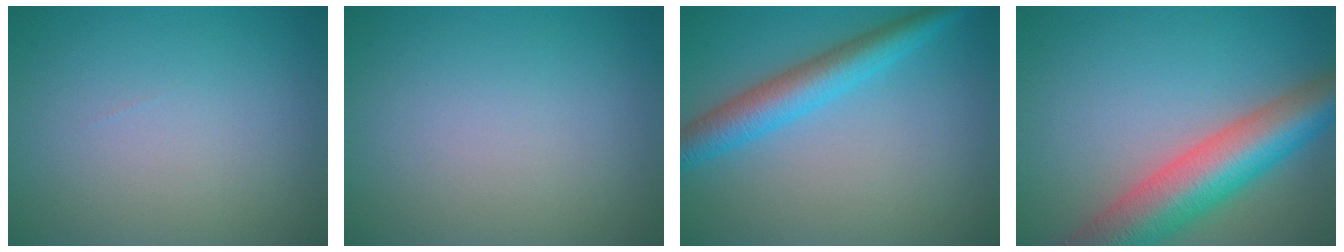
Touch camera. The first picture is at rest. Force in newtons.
{"total": 0.0}
{"total": 4.9, "press": 4.9, "slide": 0.1}
{"total": 9.9, "press": 9.9, "slide": 0.5}